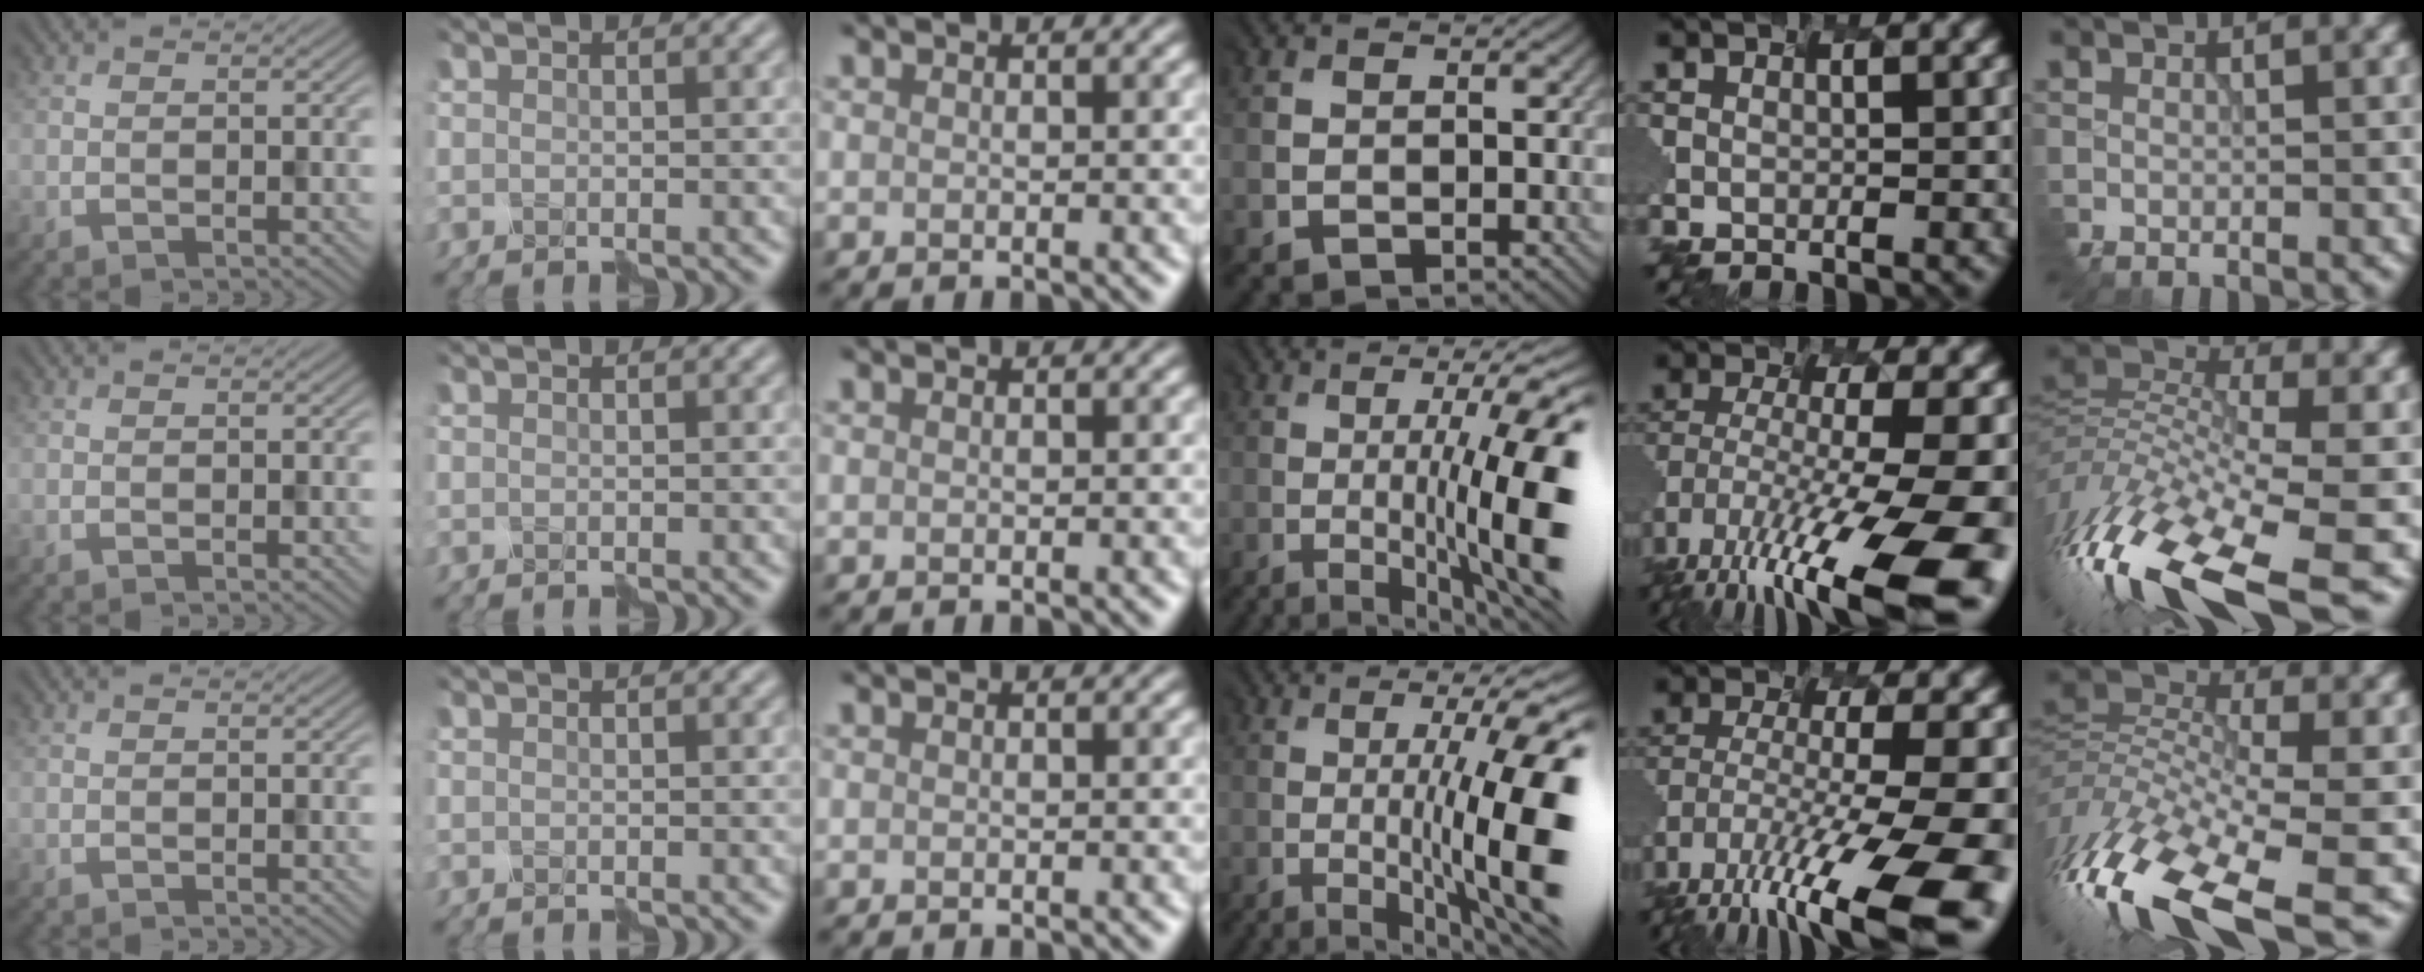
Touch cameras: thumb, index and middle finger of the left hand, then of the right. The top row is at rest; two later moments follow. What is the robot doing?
{"motion": "shake", "object": "plastic piggy bank"}